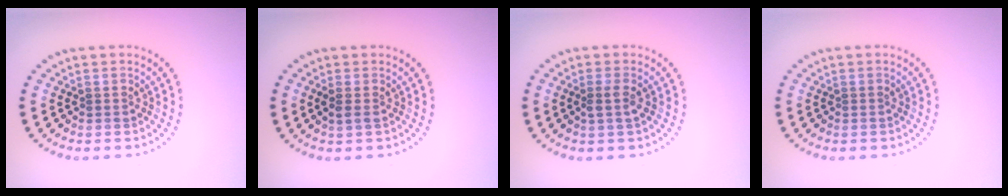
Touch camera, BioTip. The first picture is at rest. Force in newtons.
{"total": 0.9, "press": 0.8, "slide": 0.2}
{"total": 1.3, "press": 1.1, "slide": 0.7}
{"total": 0.0}